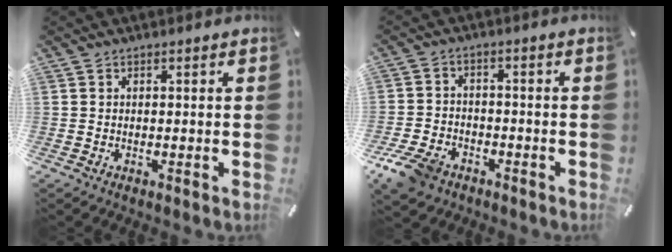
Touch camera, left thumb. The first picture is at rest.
{"total": 7.6, "force": [-5.1, 4.8, 3.0], "torque": [-0.067, 0.026, -0.097]}